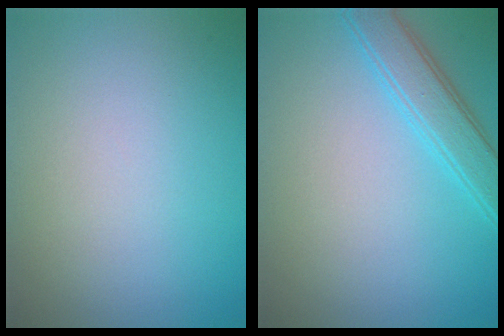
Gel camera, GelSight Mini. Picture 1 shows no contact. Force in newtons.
{"total": 3.3, "press": 3.3, "slide": 0.1}